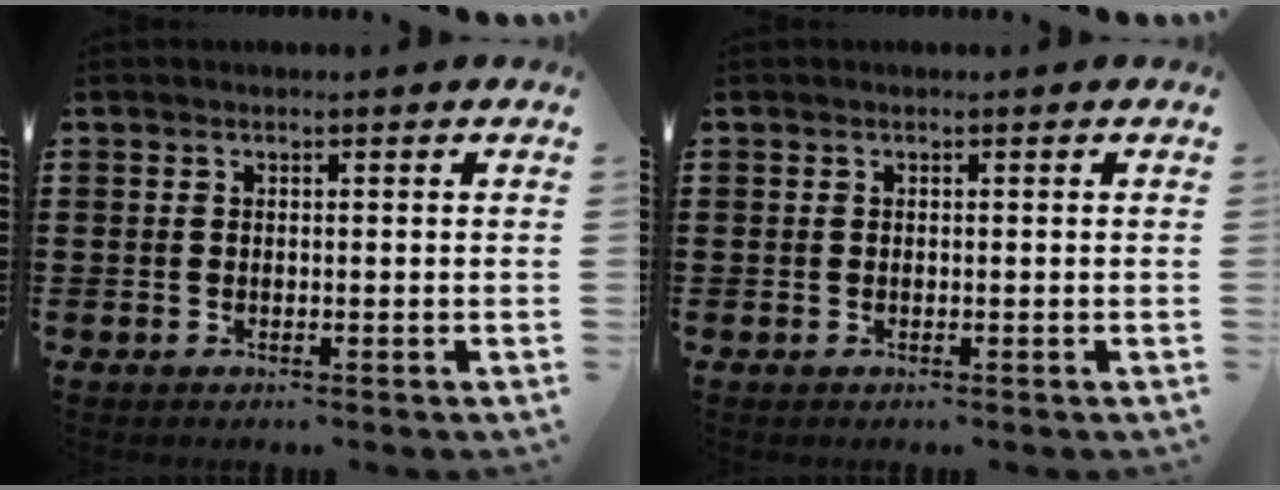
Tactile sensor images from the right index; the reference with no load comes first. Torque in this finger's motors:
{"motor_torque": [0.73, 1.41, 0.00, 0.00]}